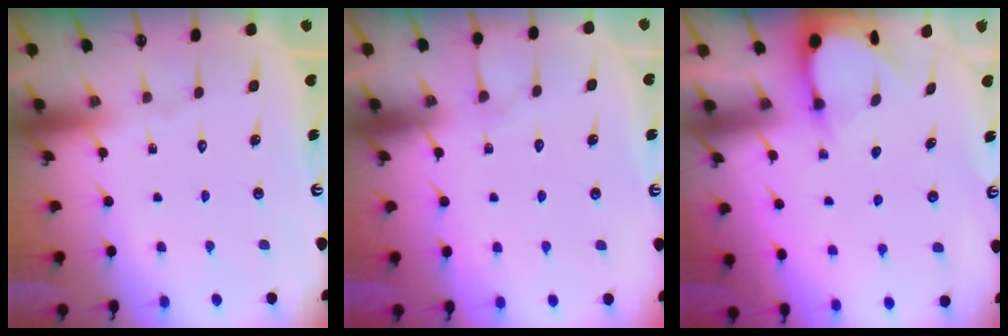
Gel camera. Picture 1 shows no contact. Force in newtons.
{"total": 4.3, "press": 4.2, "slide": 0.5}
{"total": 3.3, "press": 3.3, "slide": 0.4}